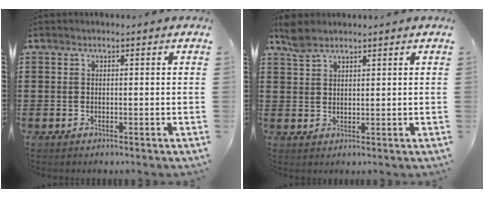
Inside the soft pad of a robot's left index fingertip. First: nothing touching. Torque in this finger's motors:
{"motor_torque": [0.64, -0.29, 0.03, 0.06]}